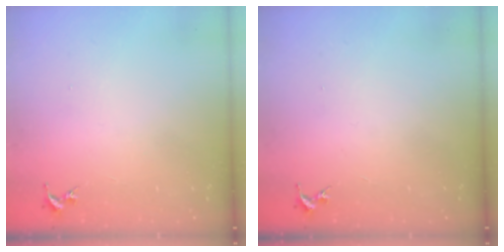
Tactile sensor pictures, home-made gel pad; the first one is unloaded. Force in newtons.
{"total": 0.0}